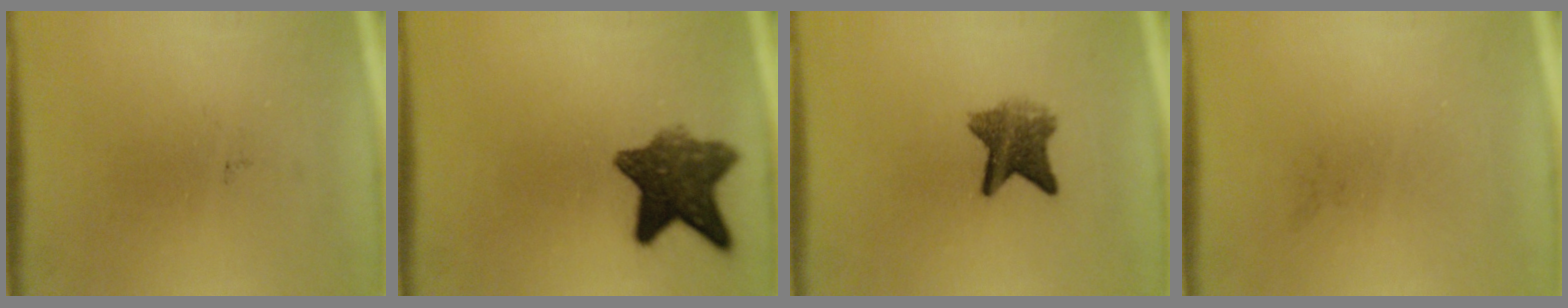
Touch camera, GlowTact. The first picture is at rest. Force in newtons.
{"total": 9.2}
{"total": 5.9}
{"total": 0.0}